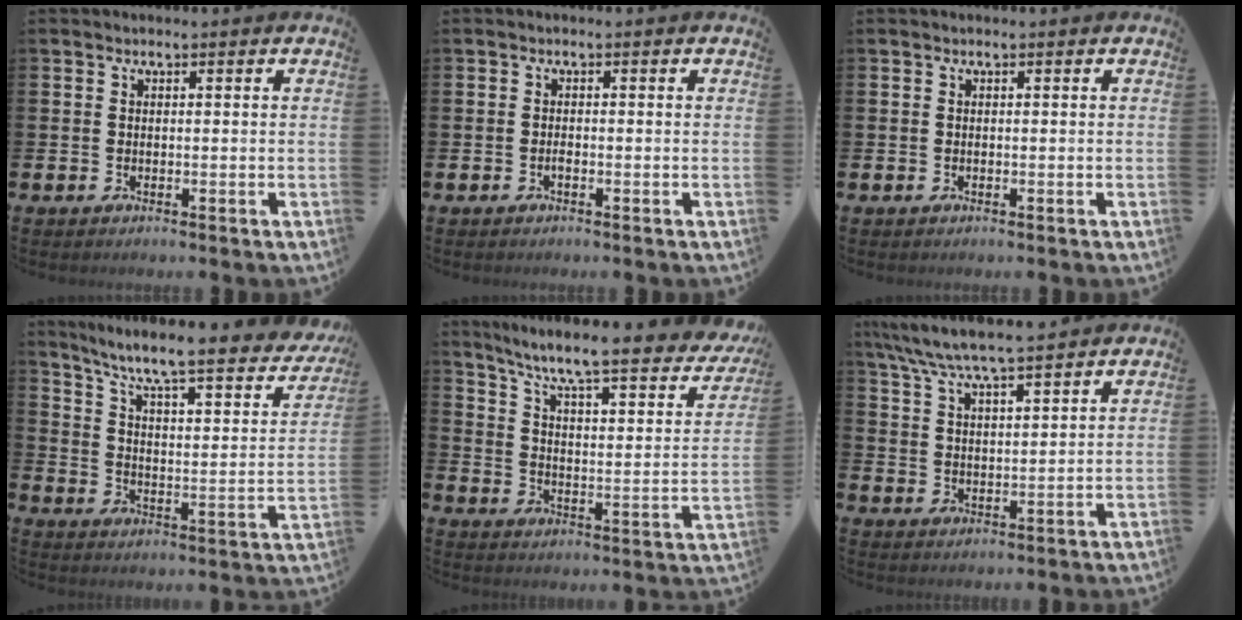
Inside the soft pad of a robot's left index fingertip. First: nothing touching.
{"total": 0.7, "force": [-0.4, 0.2, 0.5], "torque": [-0.004, -0.005, -0.009]}
{"total": 0.0}
{"total": 8.1, "force": [6.6, 1.0, 4.5], "torque": [-0.111, -0.054, 0.101]}
{"total": 8.1, "force": [6.6, 1.0, 4.6], "torque": [-0.111, -0.054, 0.101]}
{"total": 6.9, "force": [6.6, 0.3, 2.2], "torque": [-0.065, -0.033, 0.117]}